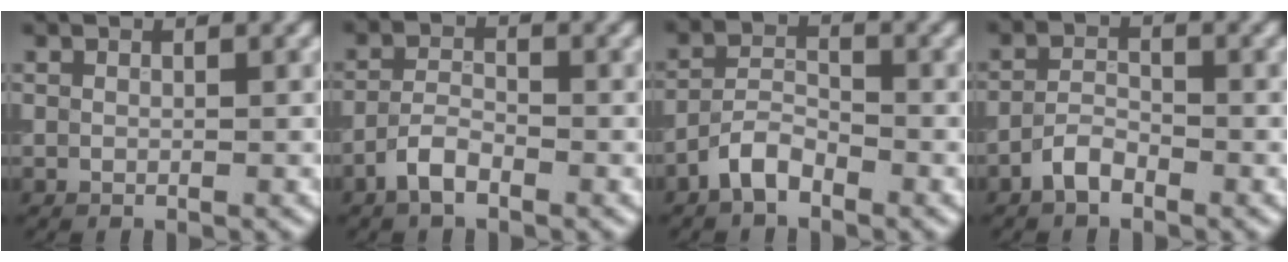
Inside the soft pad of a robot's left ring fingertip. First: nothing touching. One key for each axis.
{"total": 2.5, "fx": -1.6, "fy": 1.0, "fz": 1.7, "tx": -0.035, "ty": 0.005, "tz": -0.040}
{"total": 3.0, "fx": -2.1, "fy": 1.3, "fz": 1.7, "tx": -0.032, "ty": 0.010, "tz": -0.048}
{"total": 2.2, "fx": -1.6, "fy": 1.0, "fz": 1.3, "tx": -0.024, "ty": 0.007, "tz": -0.036}